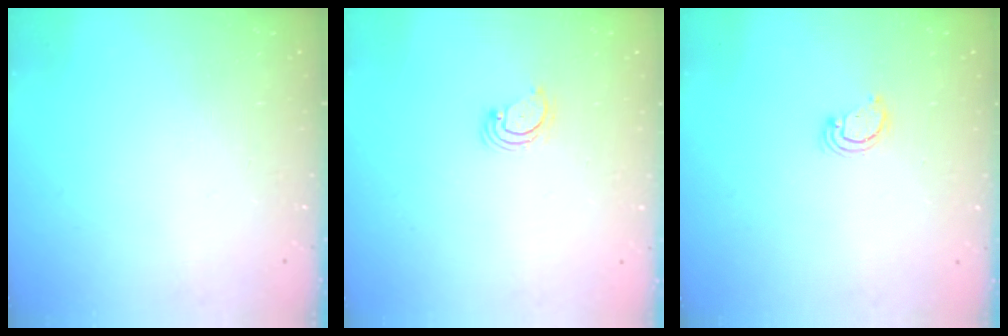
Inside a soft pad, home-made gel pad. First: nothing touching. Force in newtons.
{"total": 3.3, "press": 3.3, "slide": 0.6}
{"total": 2.3, "press": 2.3, "slide": 0.2}